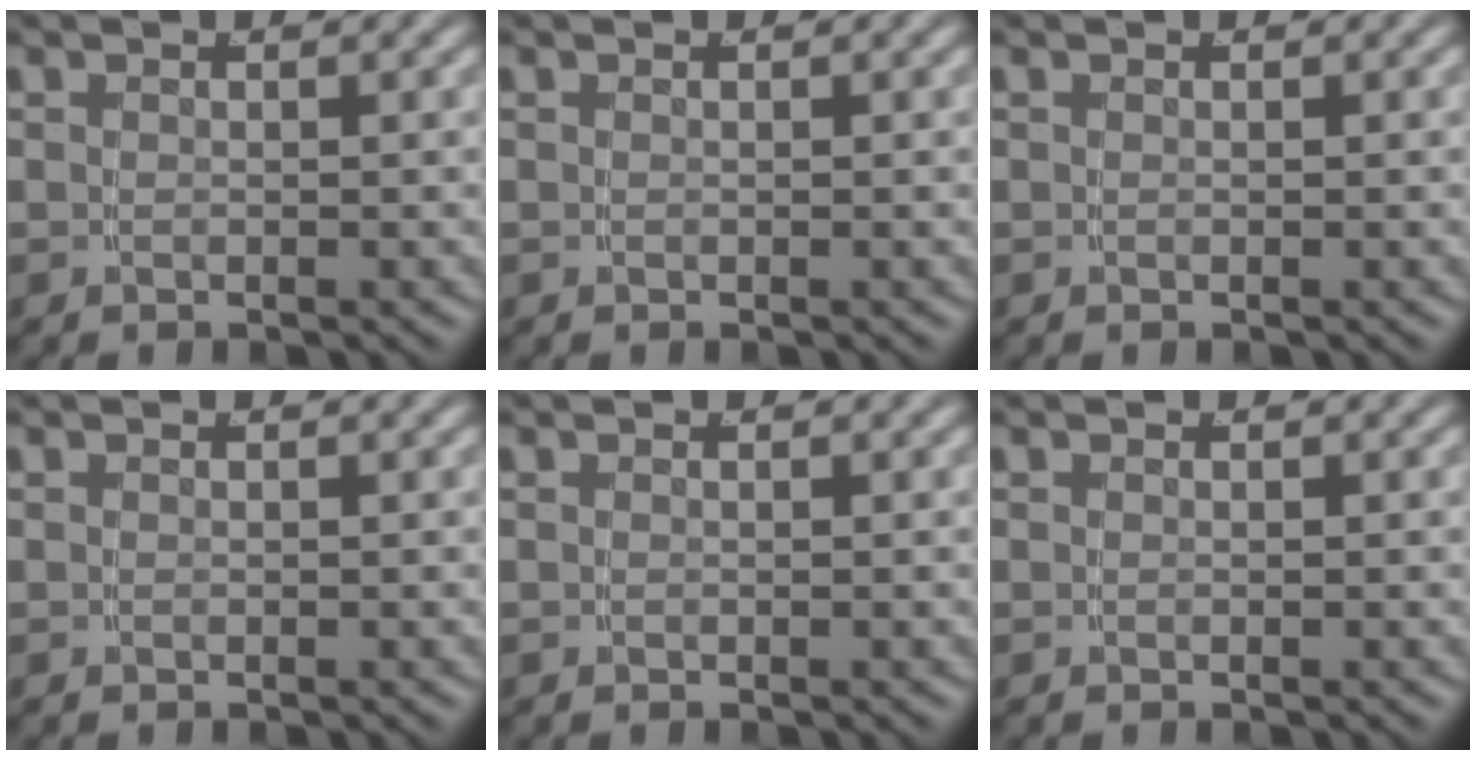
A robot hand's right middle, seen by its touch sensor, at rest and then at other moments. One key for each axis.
{"total": 0.0}
{"total": 0.0}
{"total": 0.0}
{"total": 0.0}
{"total": 0.0}